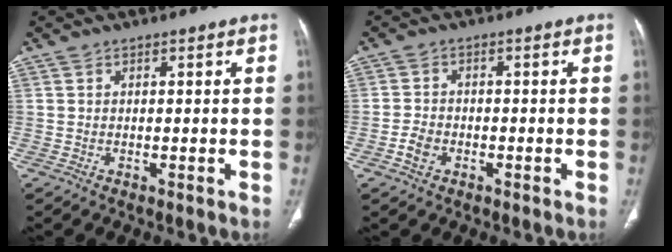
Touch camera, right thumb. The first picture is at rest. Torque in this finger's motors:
{"motor_torque": [-0.16, -0.26, 0.32, 0.14, 0.02]}